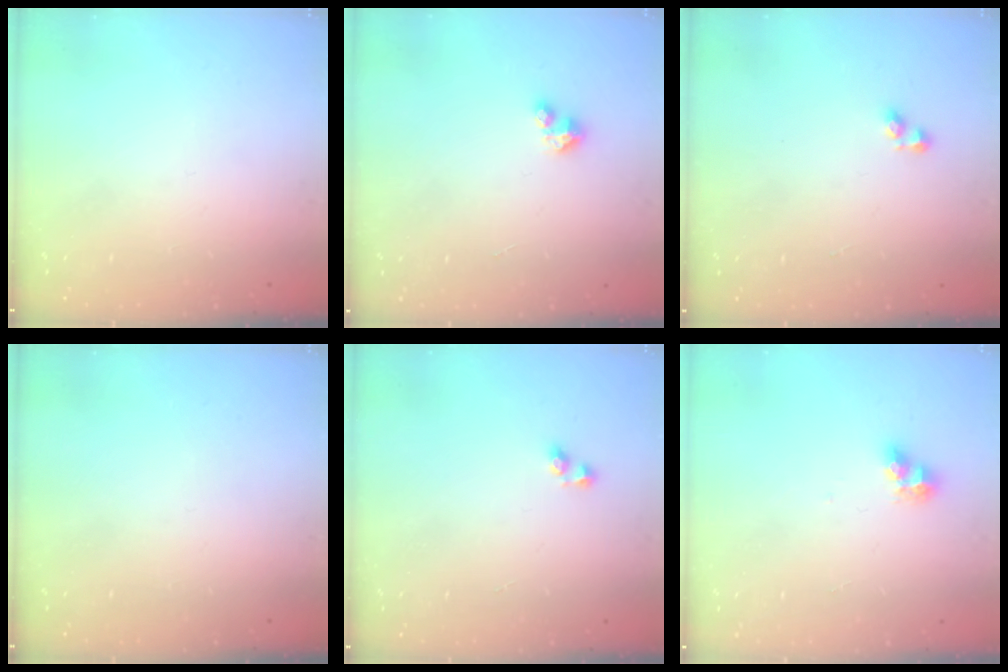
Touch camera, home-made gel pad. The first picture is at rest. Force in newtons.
{"total": 2.7, "press": 2.7, "slide": 0.3}
{"total": 2.4, "press": 2.3, "slide": 0.6}
{"total": 0.0}
{"total": 2.2, "press": 1.9, "slide": 1.1}
{"total": 6.0, "press": 6.0, "slide": 0.1}